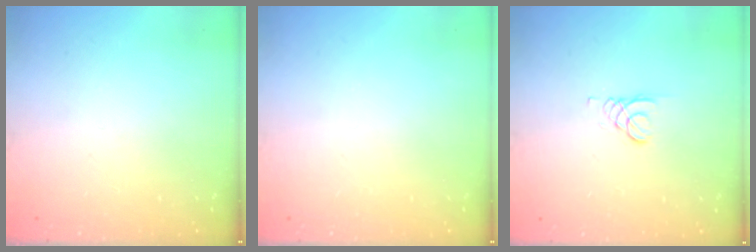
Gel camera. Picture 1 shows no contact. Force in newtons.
{"total": 0.0}
{"total": 0.7, "press": 0.7, "slide": 0.1}